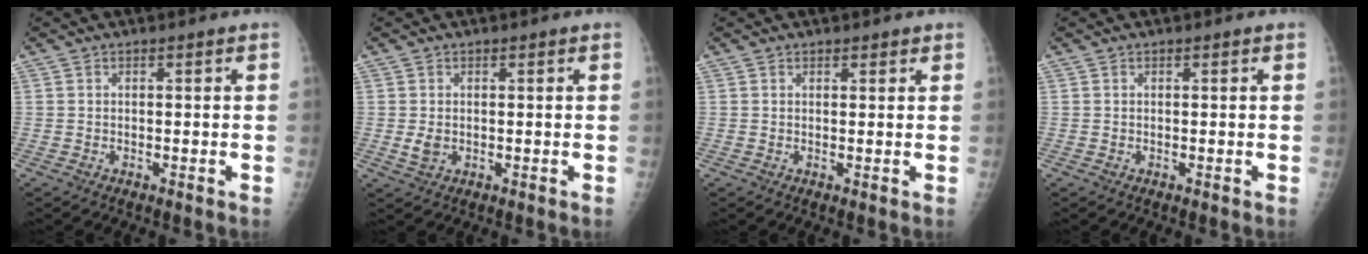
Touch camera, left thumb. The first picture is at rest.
{"total": 2.2, "force": [0.0, 1.7, 1.4], "torque": [-0.022, -0.004, 0.003]}
{"total": 1.1, "force": [0.9, 0.6, 0.3], "torque": [0.005, -0.005, 0.008]}
{"total": 0.0}